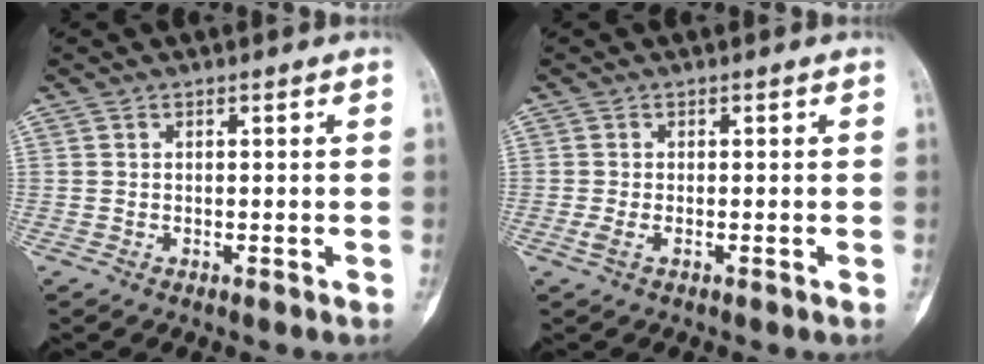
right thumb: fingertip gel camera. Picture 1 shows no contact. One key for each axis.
{"total": 1.5, "fx": -0.5, "fy": 0.5, "fz": 1.3, "tx": -0.037, "ty": -0.003, "tz": -0.013}